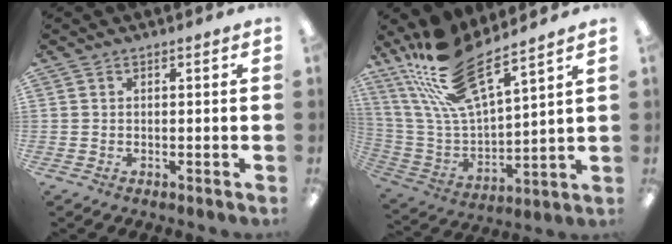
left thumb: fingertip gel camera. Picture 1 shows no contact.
{"total": 19.2, "force": [15.1, 5.0, 10.8], "torque": [-0.242, -0.090, 0.268]}